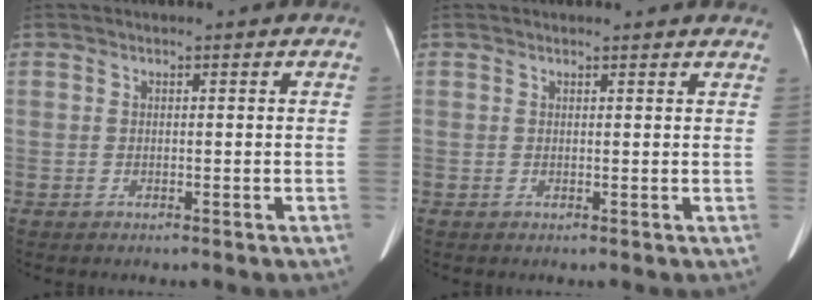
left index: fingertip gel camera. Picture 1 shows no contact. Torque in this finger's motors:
{"motor_torque": [1.07, -1.07, 0.01, -0.01]}